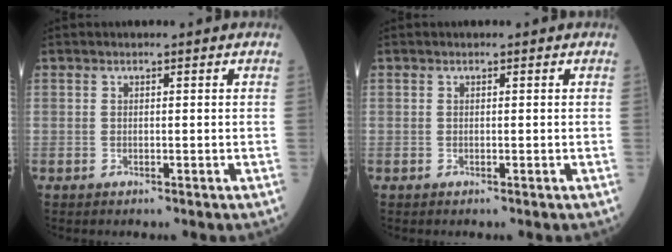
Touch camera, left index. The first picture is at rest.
{"total": 0.0}